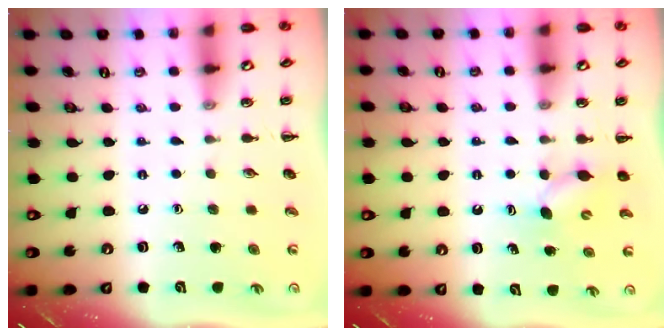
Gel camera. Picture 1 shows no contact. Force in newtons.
{"total": 4.6, "press": 4.6, "slide": 0.4}